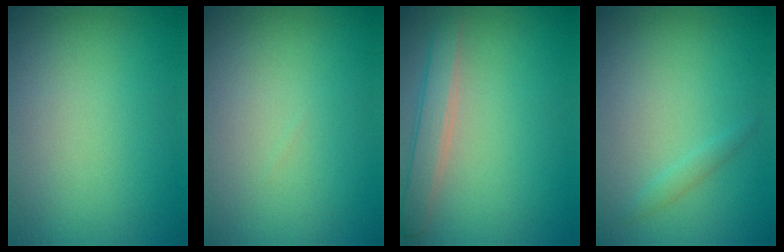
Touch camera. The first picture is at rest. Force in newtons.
{"total": 0.0}
{"total": 2.6, "press": 2.6, "slide": 0.2}
{"total": 0.8, "press": 0.8, "slide": 0.0}